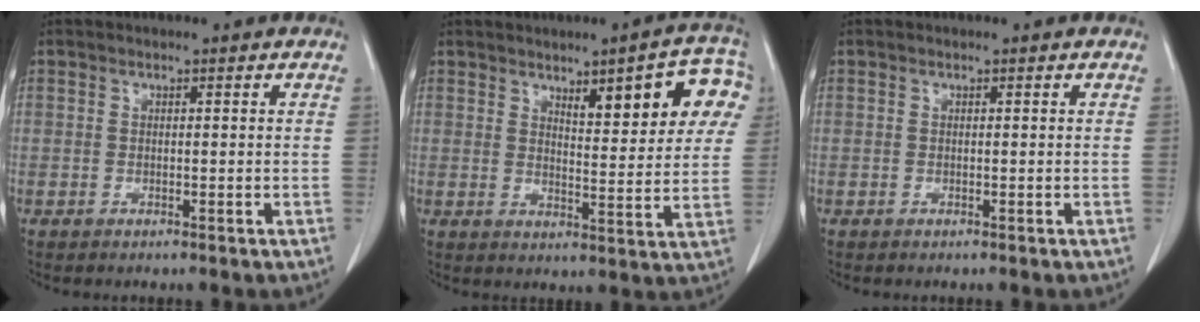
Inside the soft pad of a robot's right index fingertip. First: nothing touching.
{"total": 11.2, "force": [5.1, 2.6, 9.7], "torque": [-0.117, 0.012, 0.065]}
{"total": 0.0}